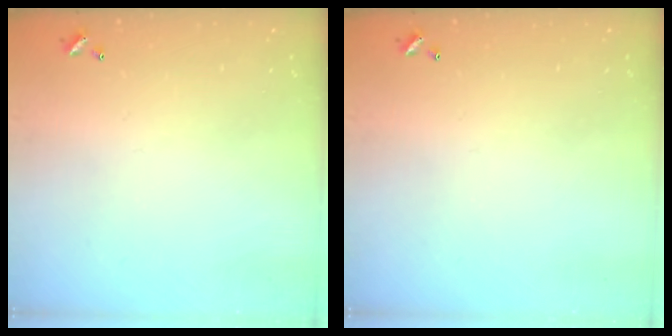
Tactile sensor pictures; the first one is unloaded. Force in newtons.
{"total": 0.0}